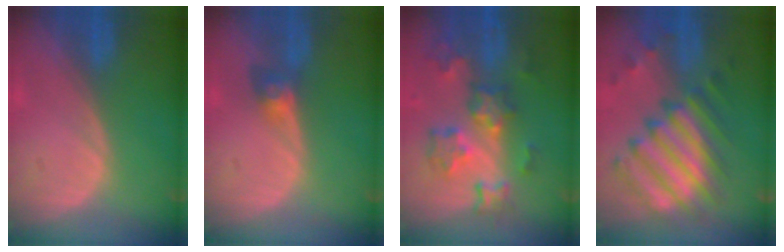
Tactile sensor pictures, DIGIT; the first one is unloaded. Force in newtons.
{"total": 3.2, "press": 2.7, "slide": 1.6}
{"total": 9.2, "press": 8.1, "slide": 4.3}
{"total": 11.9, "press": 10.4, "slide": 5.8}